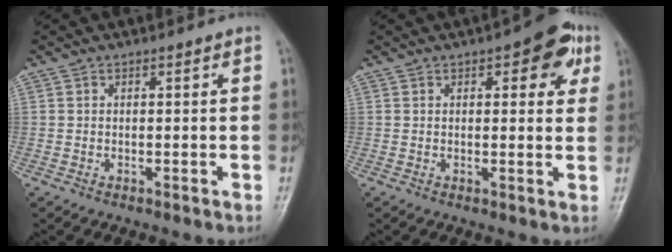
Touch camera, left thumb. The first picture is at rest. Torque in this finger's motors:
{"motor_torque": [1.02, 0.93, 0.79, -0.45, 0.01]}